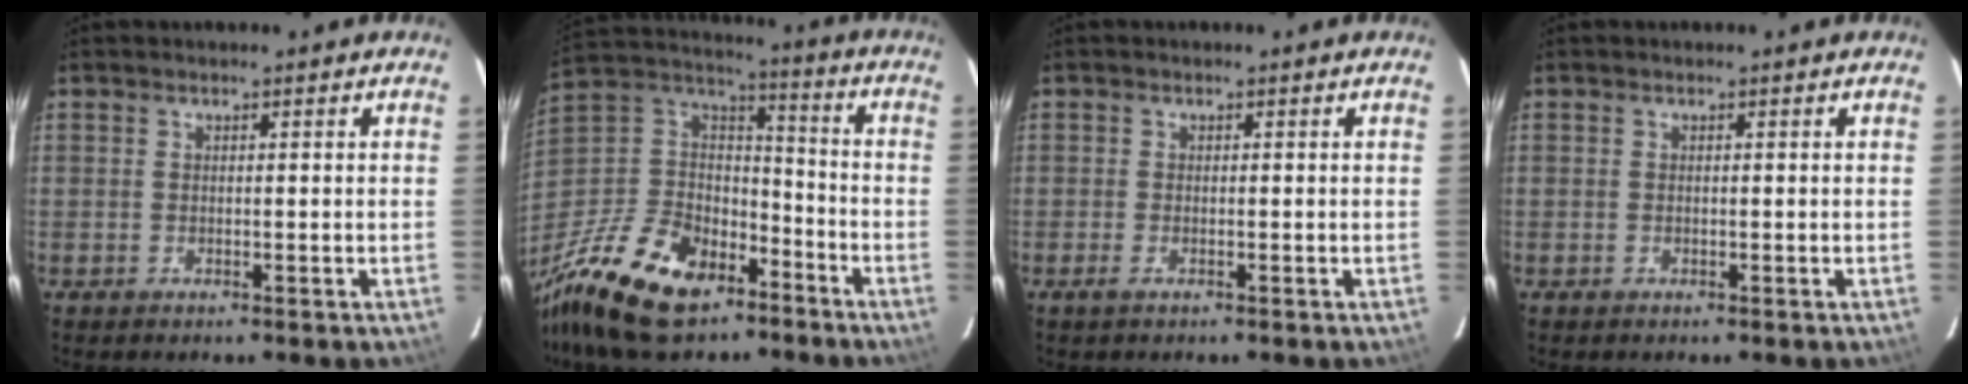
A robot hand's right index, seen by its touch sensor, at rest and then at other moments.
{"total": 23.6, "force": [-15.7, 12.6, 12.3], "torque": [-0.283, 0.006, -0.259]}
{"total": 1.2, "force": [-0.7, 0.4, 0.8], "torque": [-0.019, -0.002, -0.014]}
{"total": 0.0}